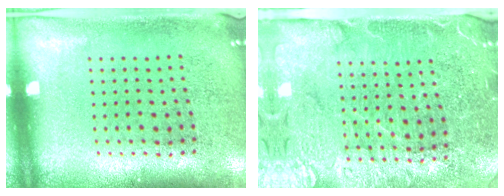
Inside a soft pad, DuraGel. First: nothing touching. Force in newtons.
{"total": 4.5, "press": 4.2, "slide": 1.7}